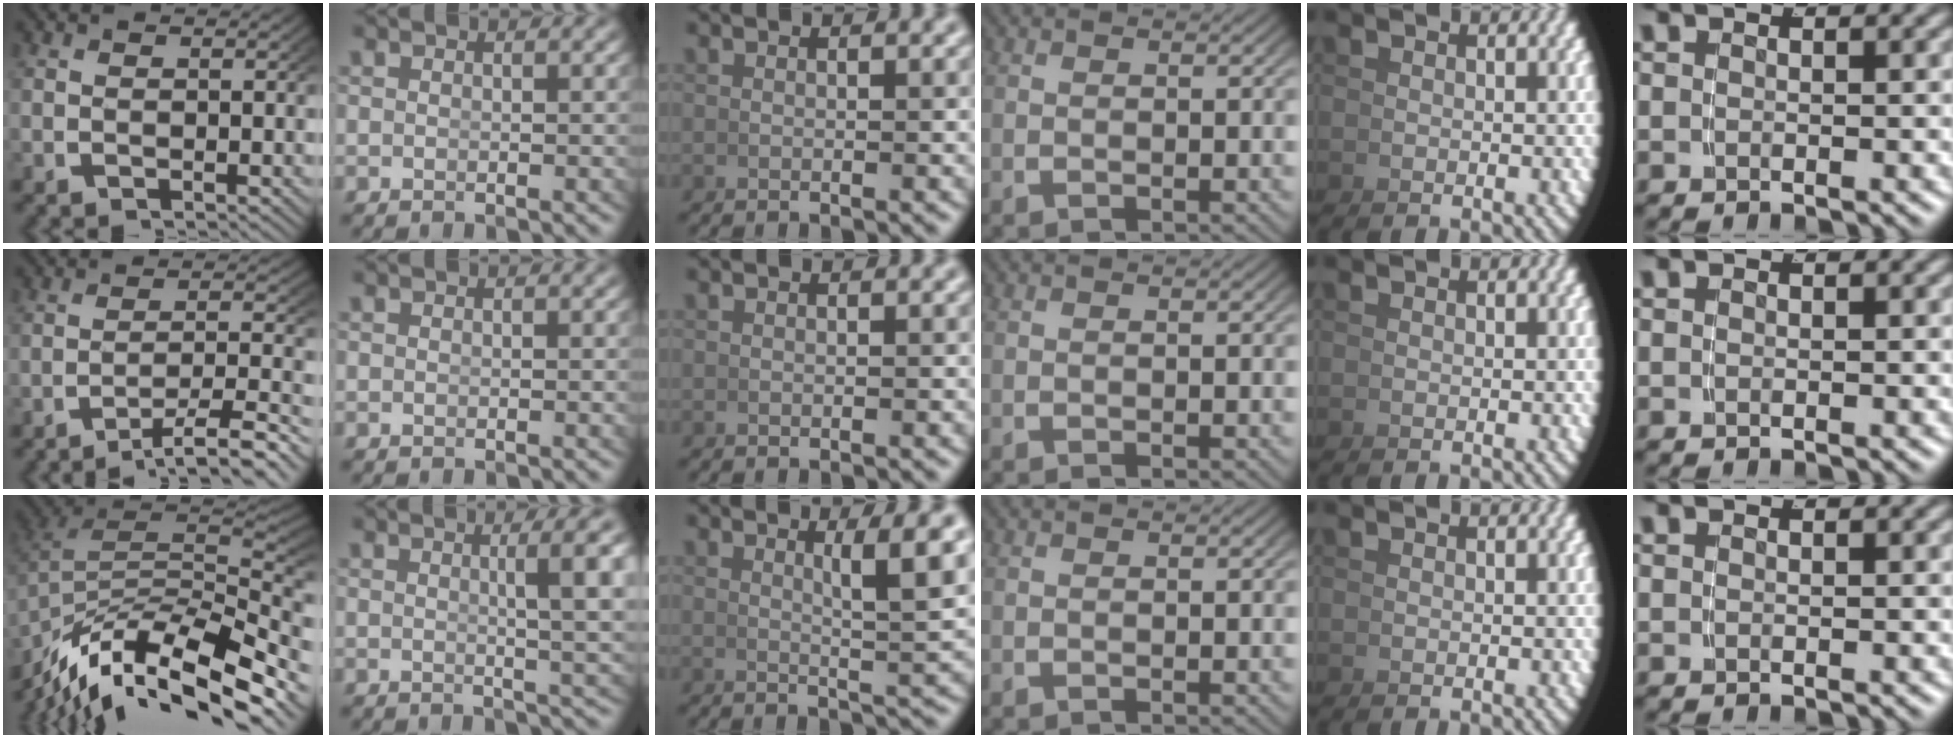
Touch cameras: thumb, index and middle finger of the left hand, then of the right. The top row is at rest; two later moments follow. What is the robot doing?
{"motion": "lift_and_place", "object": "cup"}